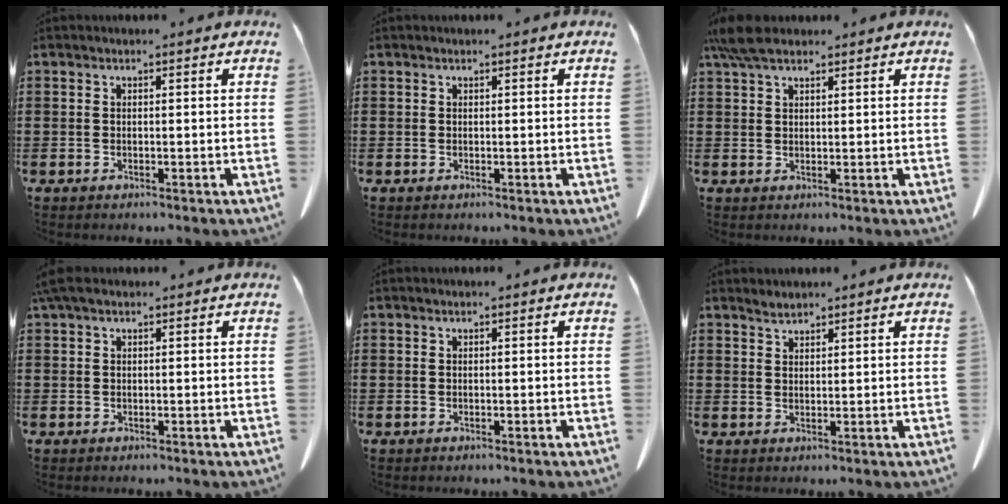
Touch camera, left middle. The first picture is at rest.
{"total": 0.0}
{"total": 4.9, "force": [3.7, 1.6, 2.7], "torque": [-0.063, 0.001, 0.072]}
{"total": 2.1, "force": [1.0, 1.1, 1.5], "torque": [-0.042, 0.001, 0.018]}
{"total": 0.0}
{"total": 1.7, "force": [1.7, 0.4, 0.3], "torque": [-0.010, 0.000, 0.034]}